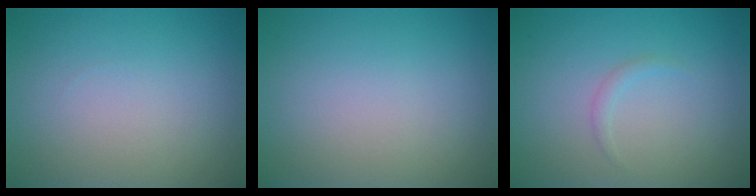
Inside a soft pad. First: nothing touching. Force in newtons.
{"total": 0.0}
{"total": 0.7, "press": 0.7, "slide": 0.1}